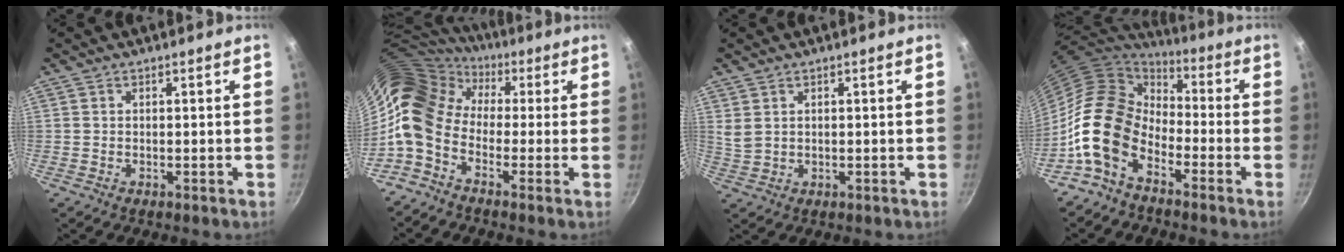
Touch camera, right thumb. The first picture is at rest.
{"total": 12.5, "force": [-0.1, 9.3, 8.4], "torque": [-0.153, 0.024, -0.029]}
{"total": 2.2, "force": [1.2, 1.3, 1.3], "torque": [-0.026, -0.004, 0.032]}
{"total": 15.0, "force": [-6.9, 9.9, 9.0], "torque": [-0.142, 0.057, -0.158]}